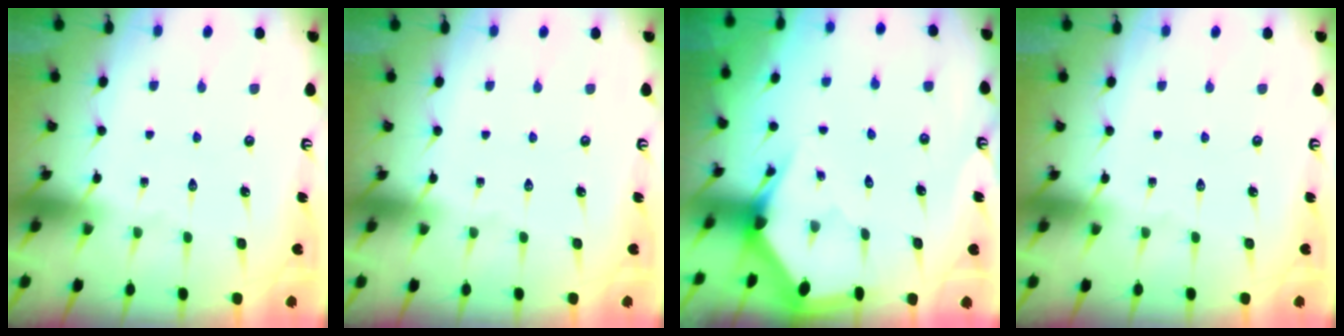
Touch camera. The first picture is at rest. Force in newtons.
{"total": 0.0}
{"total": 2.7, "press": 2.7, "slide": 0.1}
{"total": 0.0}